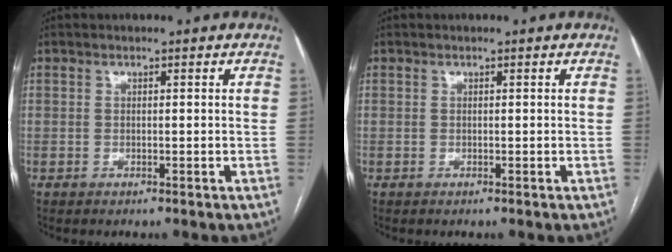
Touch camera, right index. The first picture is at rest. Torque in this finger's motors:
{"motor_torque": [0.00, 0.00, 0.00, 0.00]}